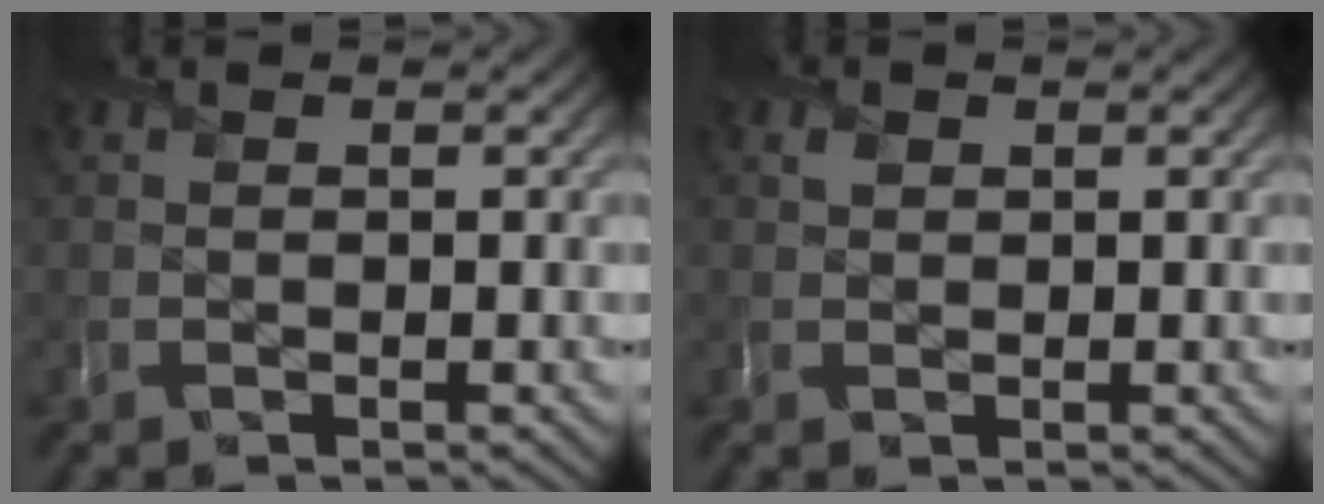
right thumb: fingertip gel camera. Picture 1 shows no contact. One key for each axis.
{"total": 0.9, "fx": 0.5, "fy": 0.8, "fz": 0.1, "tx": -0.003, "ty": -0.002, "tz": 0.010}